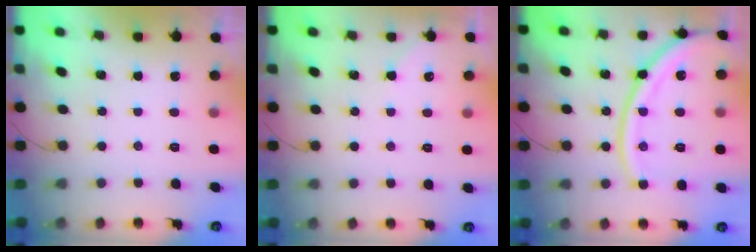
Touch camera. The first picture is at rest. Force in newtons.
{"total": 2.2, "press": 2.1, "slide": 0.3}
{"total": 18.4, "press": 18.3, "slide": 2.1}